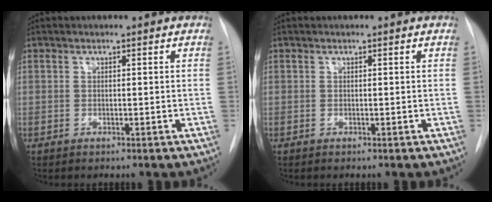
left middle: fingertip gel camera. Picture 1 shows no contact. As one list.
[{"total": 0.0}]